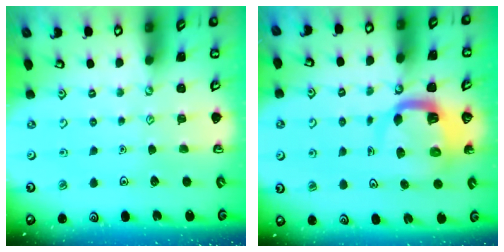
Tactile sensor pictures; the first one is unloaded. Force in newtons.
{"total": 7.1, "press": 7.0, "slide": 1.0}